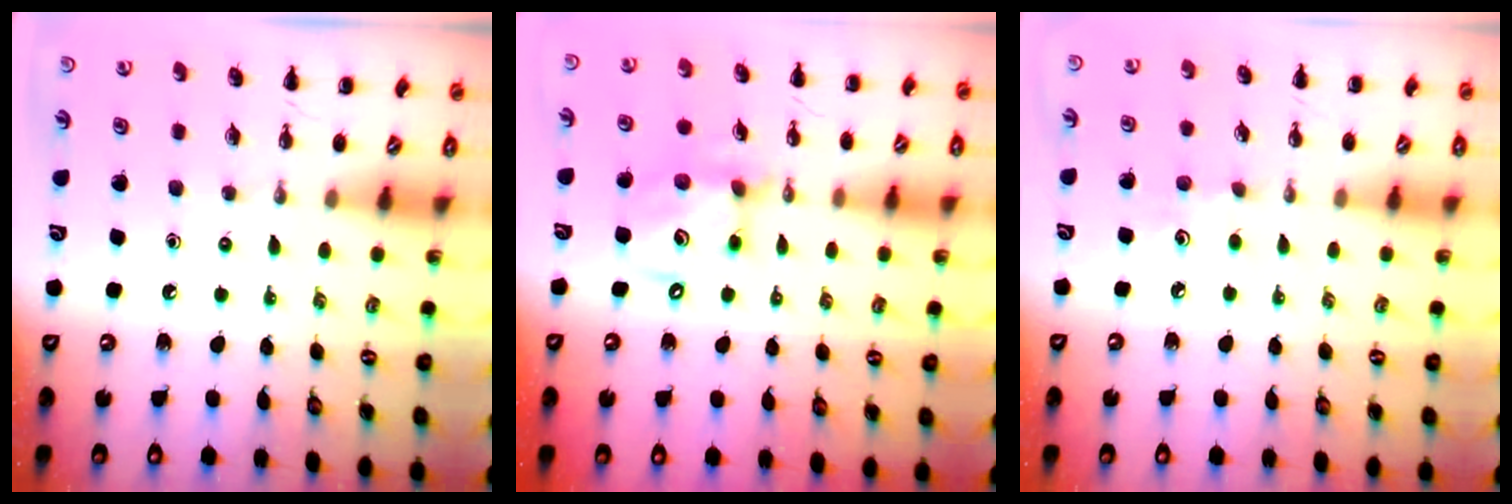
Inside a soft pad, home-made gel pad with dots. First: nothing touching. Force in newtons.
{"total": 12.0, "press": 11.7, "slide": 2.8}
{"total": 5.6, "press": 5.4, "slide": 1.5}